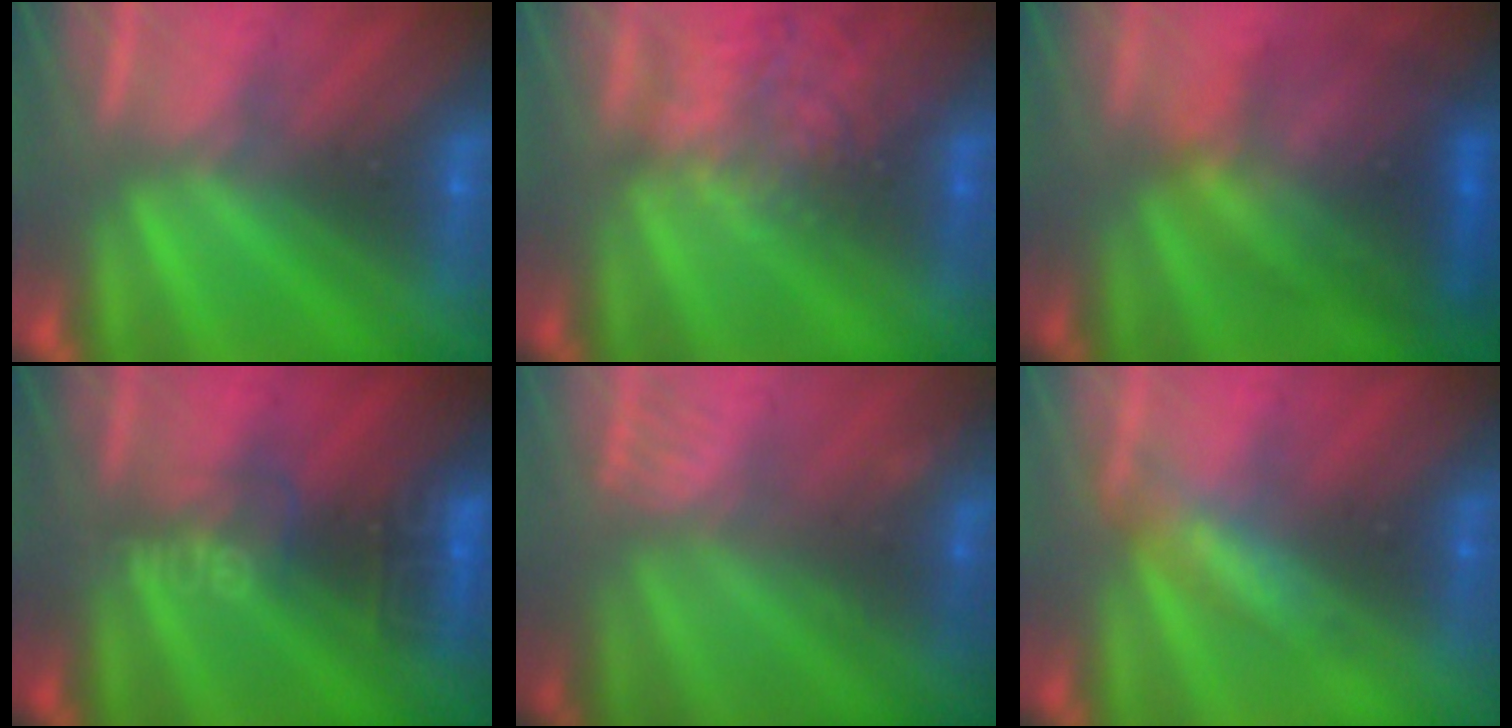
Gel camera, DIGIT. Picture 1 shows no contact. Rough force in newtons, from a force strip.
{"total": 2.2}
{"total": 7.3}
{"total": 2.8}
{"total": 2.5}
{"total": 2.7}